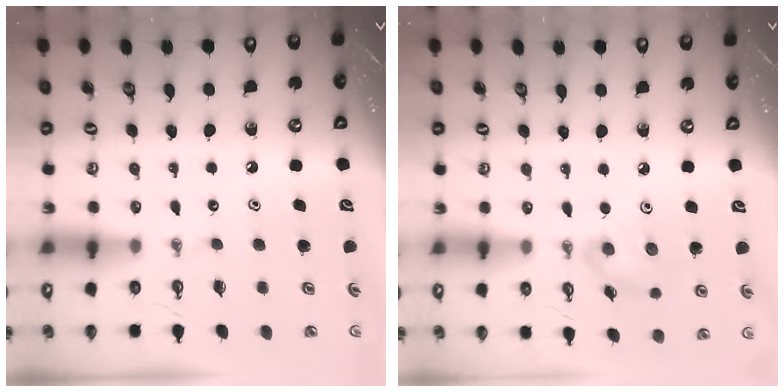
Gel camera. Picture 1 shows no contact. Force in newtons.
{"total": 5.7, "press": 5.5, "slide": 1.6}